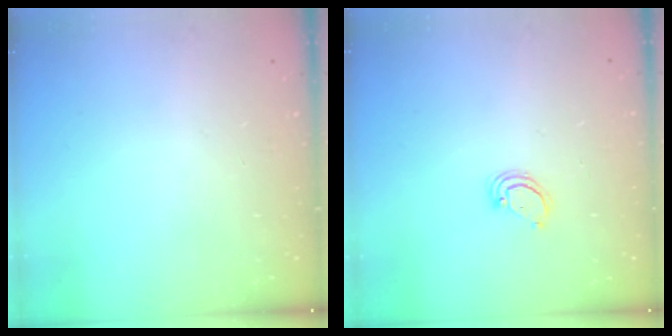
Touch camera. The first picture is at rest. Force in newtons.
{"total": 2.9, "press": 2.8, "slide": 0.2}